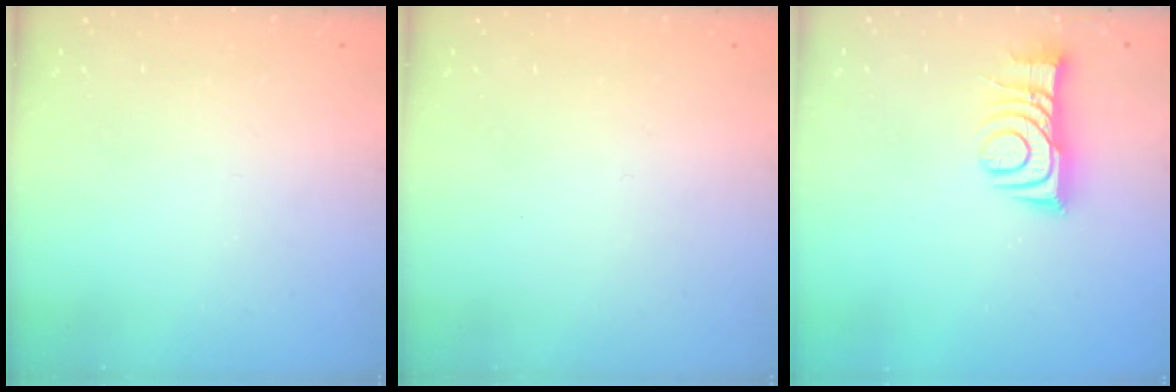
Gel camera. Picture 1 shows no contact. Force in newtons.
{"total": 1.6, "press": 1.6, "slide": 0.1}
{"total": 10.6, "press": 10.6, "slide": 1.0}